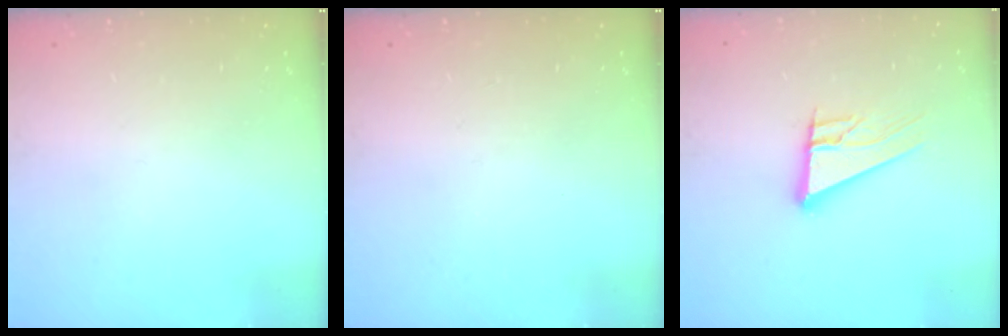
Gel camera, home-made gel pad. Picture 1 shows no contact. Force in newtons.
{"total": 0.0}
{"total": 11.4, "press": 11.3, "slide": 2.0}